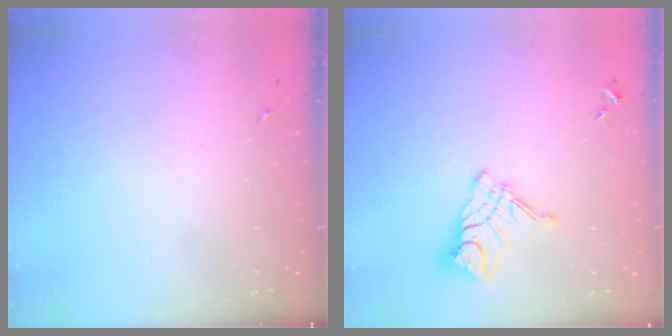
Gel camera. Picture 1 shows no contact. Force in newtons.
{"total": 12.6, "press": 12.5, "slide": 1.3}